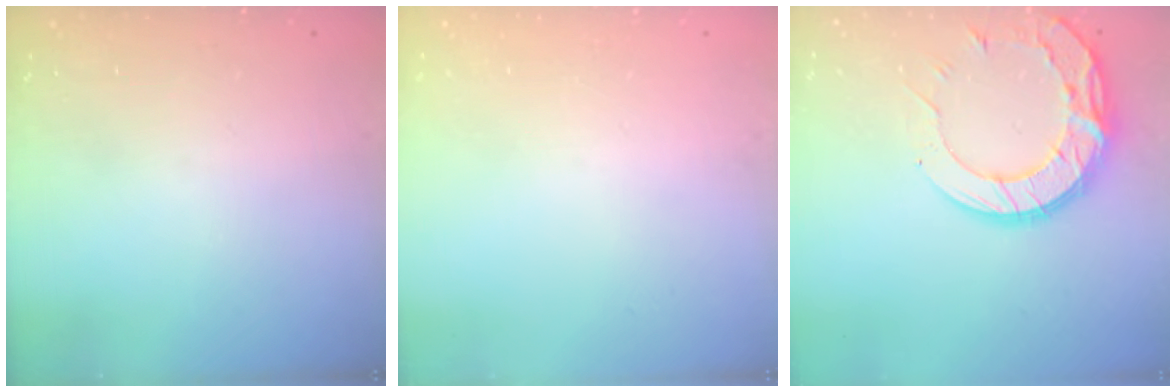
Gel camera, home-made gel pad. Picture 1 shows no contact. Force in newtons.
{"total": 0.0}
{"total": 15.1, "press": 15.0, "slide": 1.3}